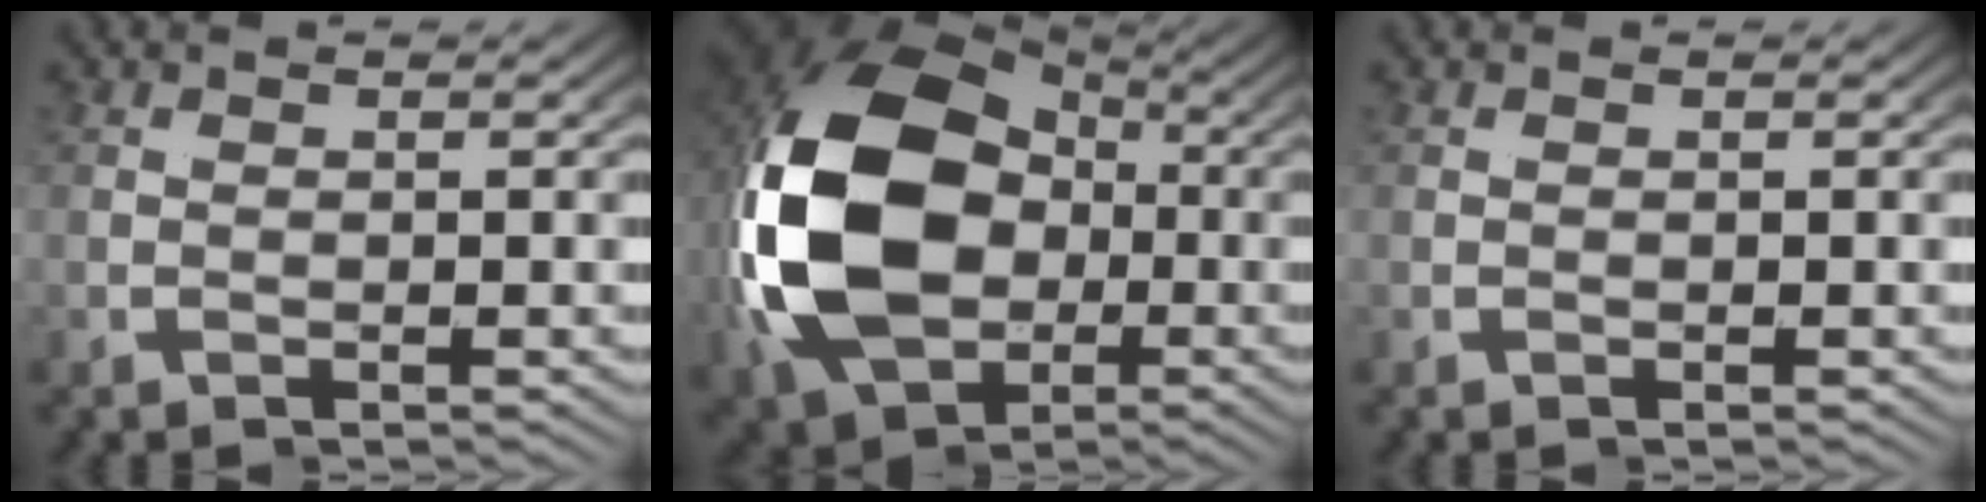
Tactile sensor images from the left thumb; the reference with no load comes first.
{"total": 22.2, "force": [-0.9, 14.1, 17.2], "torque": [-0.347, -0.049, 0.011]}
{"total": 0.0}